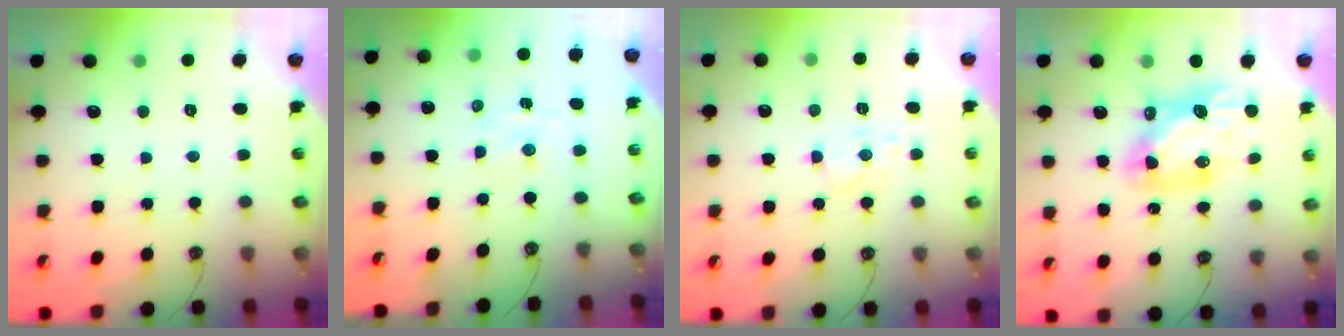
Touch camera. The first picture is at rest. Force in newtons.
{"total": 1.9, "press": 1.9, "slide": 0.3}
{"total": 6.6, "press": 6.5, "slide": 1.3}
{"total": 10.6, "press": 10.6, "slide": 1.1}